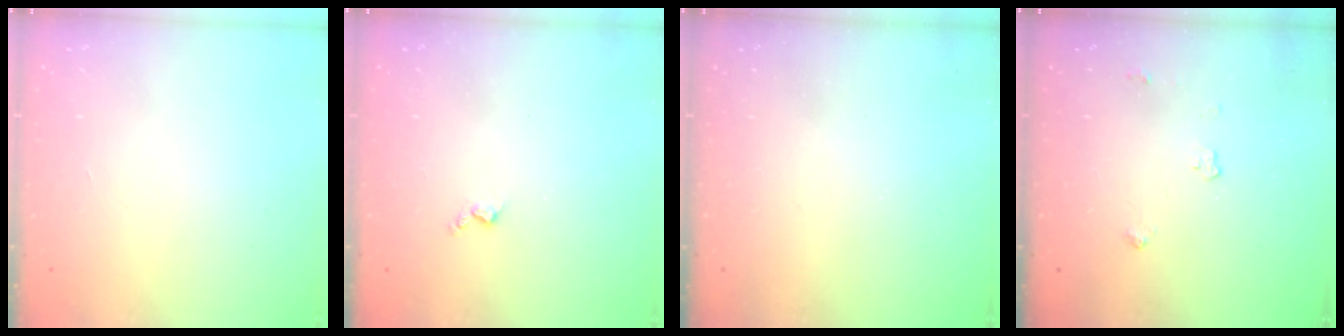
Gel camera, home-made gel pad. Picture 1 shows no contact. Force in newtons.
{"total": 3.4, "press": 3.4, "slide": 0.6}
{"total": 0.0}
{"total": 3.0, "press": 2.9, "slide": 0.5}